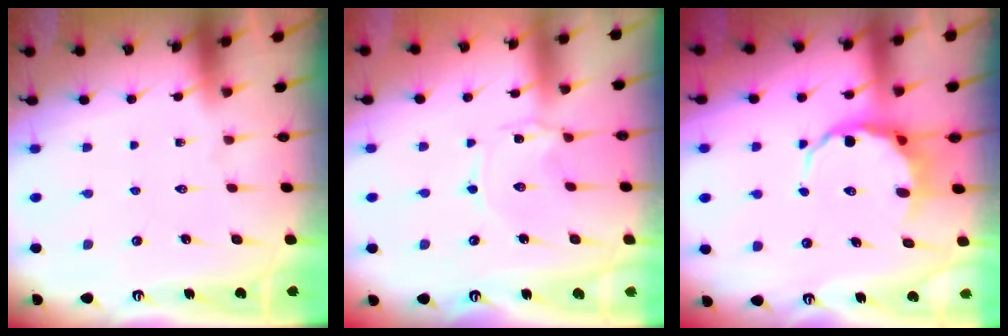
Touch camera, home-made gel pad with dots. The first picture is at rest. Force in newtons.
{"total": 1.3, "press": 1.2, "slide": 0.2}
{"total": 6.3, "press": 6.1, "slide": 1.7}